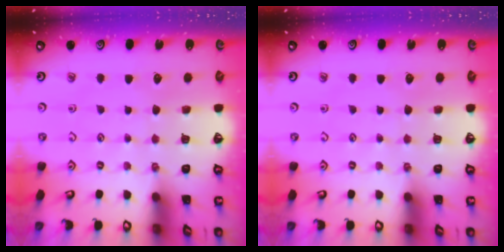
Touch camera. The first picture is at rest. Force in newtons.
{"total": 0.0}